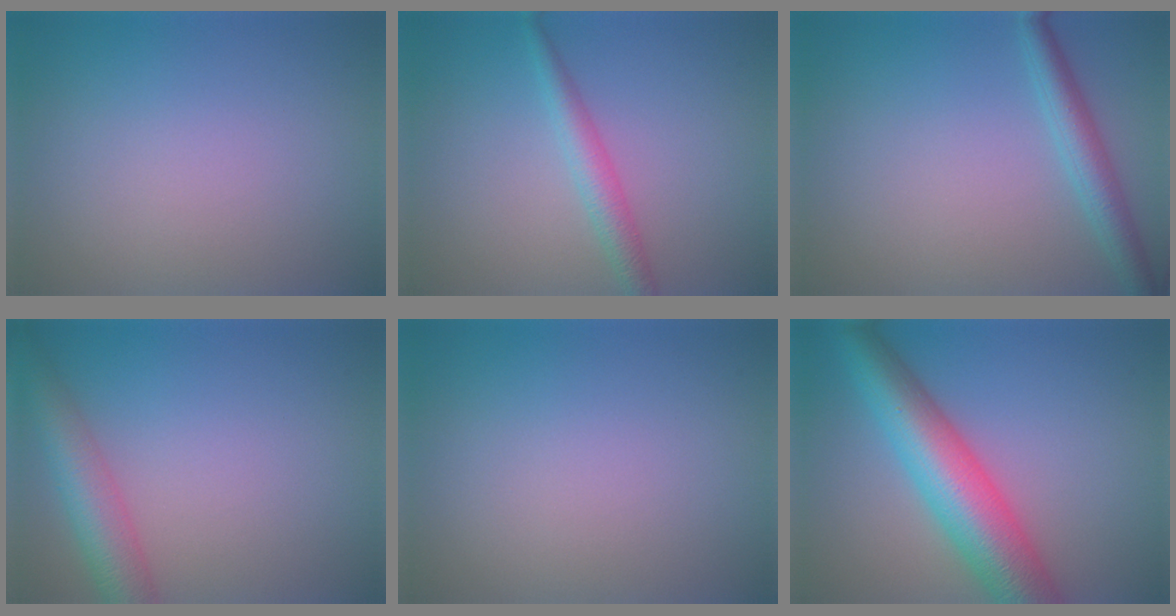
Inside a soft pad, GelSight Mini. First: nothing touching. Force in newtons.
{"total": 2.5, "press": 2.5, "slide": 0.1}
{"total": 3.1, "press": 3.1, "slide": 0.2}
{"total": 5.3, "press": 5.3, "slide": 0.3}
{"total": 0.0}
{"total": 9.3, "press": 9.3, "slide": 0.1}